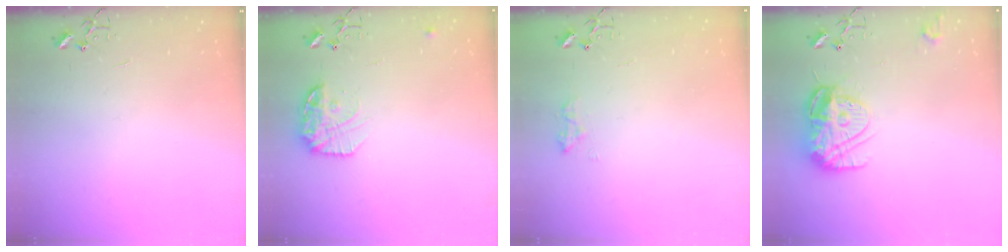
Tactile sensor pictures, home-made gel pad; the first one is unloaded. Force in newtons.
{"total": 14.3, "press": 14.3, "slide": 0.8}
{"total": 8.4, "press": 8.3, "slide": 0.6}
{"total": 13.8, "press": 13.7, "slide": 1.3}